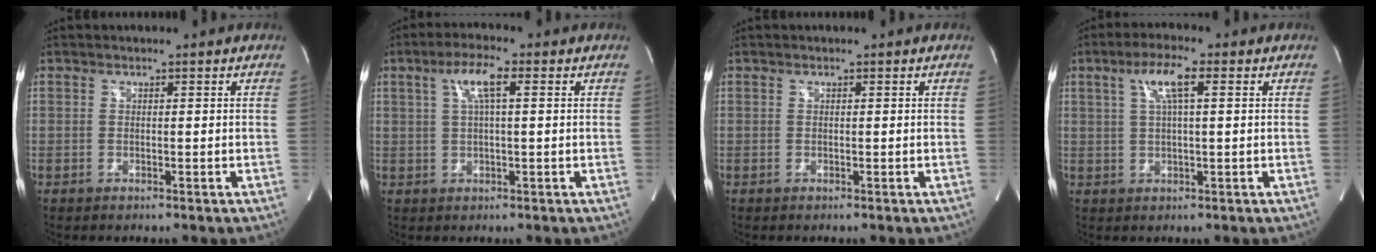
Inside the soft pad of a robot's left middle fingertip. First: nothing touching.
{"total": 5.2, "force": [1.8, 0.6, 4.9], "torque": [-0.102, 0.009, 0.036]}
{"total": 0.0}
{"total": 5.5, "force": [2.1, 0.5, 5.1], "torque": [-0.106, 0.008, 0.039]}